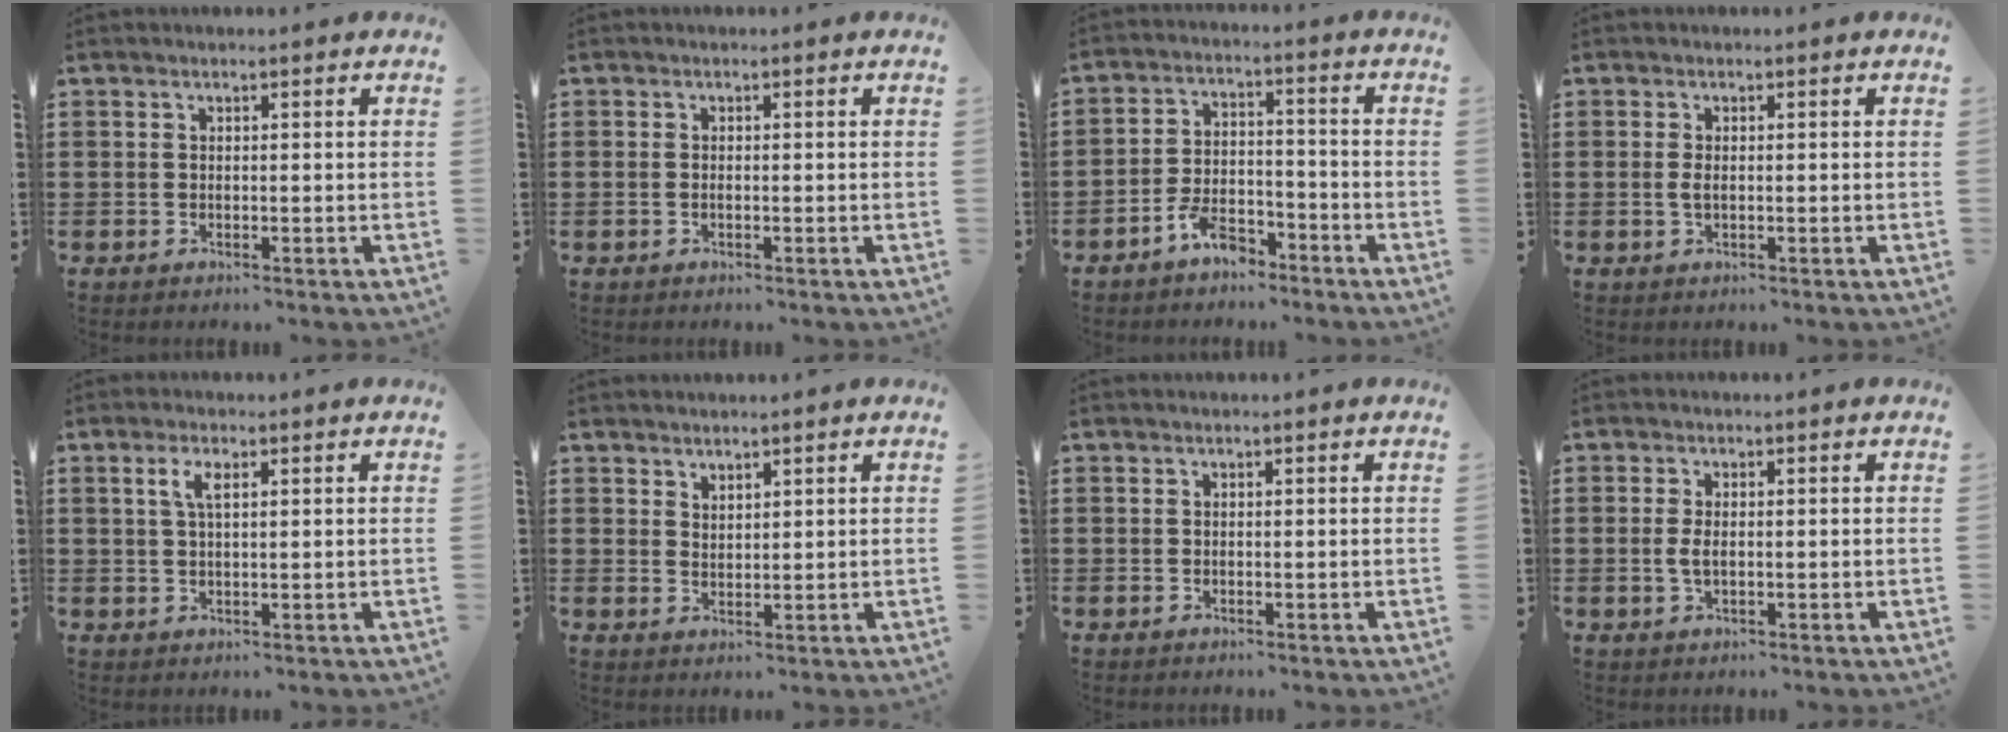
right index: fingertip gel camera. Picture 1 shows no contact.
{"total": 0.6, "force": [-0.2, 0.3, 0.5], "torque": [-0.012, -0.002, -0.003]}
{"total": 5.4, "force": [-4.3, 2.1, 2.4], "torque": [-0.051, 0.013, -0.085]}
{"total": 1.5, "force": [0.0, 0.4, 1.4], "torque": [-0.036, -0.004, -0.003]}
{"total": 3.1, "force": [1.2, 1.0, 2.6], "torque": [-0.057, 0.008, 0.018]}
{"total": 1.9, "force": [1.9, 0.5, -0.1], "torque": [0.000, 0.003, 0.037]}
{"total": 0.0}
{"total": 2.2, "force": [-0.1, 0.8, 2.1], "torque": [-0.056, -0.007, -0.006]}